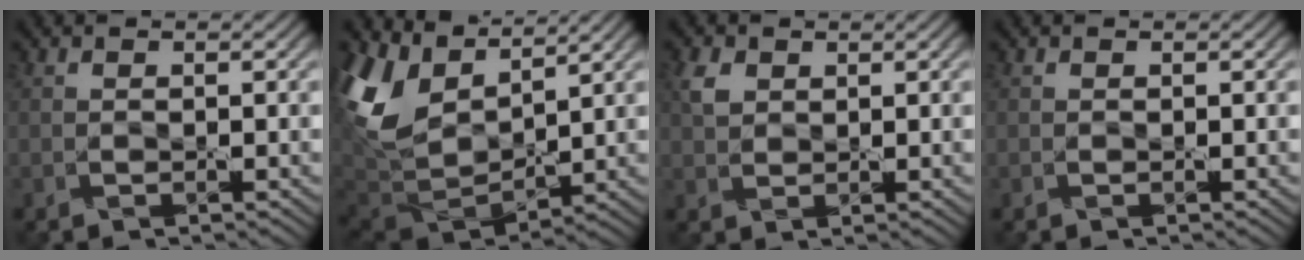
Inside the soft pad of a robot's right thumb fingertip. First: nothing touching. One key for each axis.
{"total": 13.0, "fx": 6.0, "fy": 7.7, "fz": 8.6, "tx": -0.228, "ty": 0.019, "tz": 0.119}
{"total": 2.5, "fx": 1.1, "fy": 1.8, "fz": 1.3, "tx": -0.034, "ty": 0.003, "tz": 0.022}
{"total": 0.0}